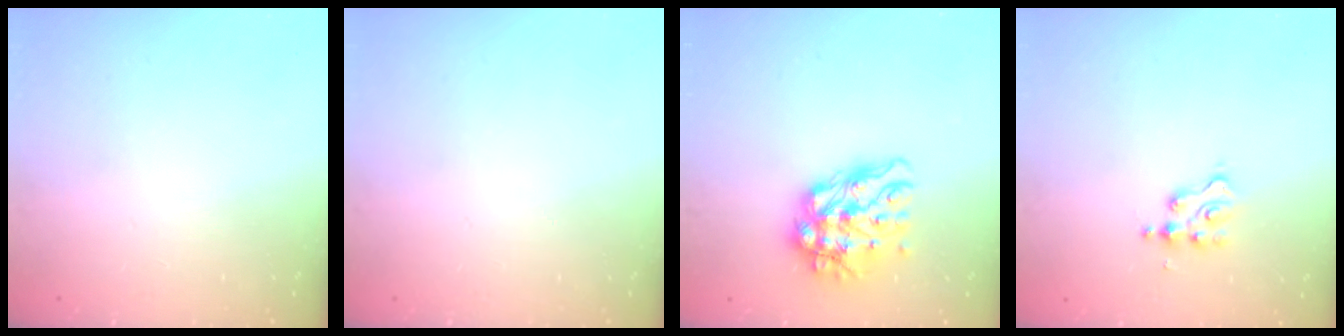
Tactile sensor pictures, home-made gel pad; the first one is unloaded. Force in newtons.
{"total": 0.0}
{"total": 15.5, "press": 15.4, "slide": 1.5}
{"total": 2.6, "press": 2.6, "slide": 0.3}